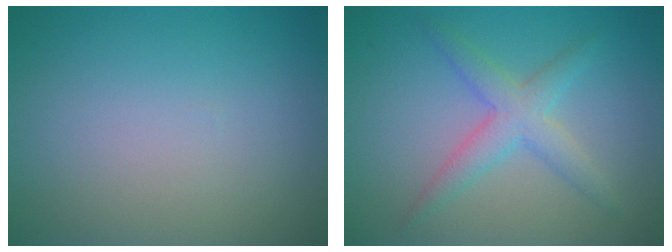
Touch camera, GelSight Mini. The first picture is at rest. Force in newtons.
{"total": 2.3, "press": 2.3, "slide": 0.1}